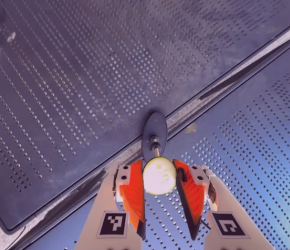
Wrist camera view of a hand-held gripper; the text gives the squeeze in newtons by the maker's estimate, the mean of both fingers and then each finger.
{"total": 7.9, "left": 7.8, "right": 8.1}